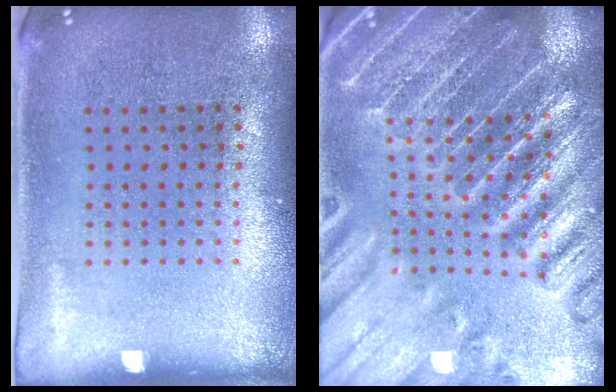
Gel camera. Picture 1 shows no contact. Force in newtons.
{"total": 4.3, "press": 4.0, "slide": 1.6}